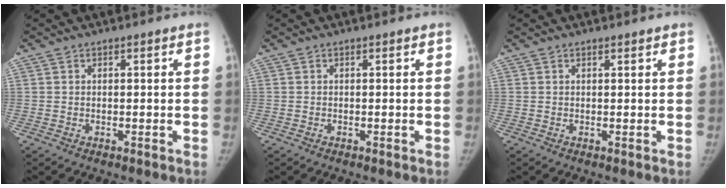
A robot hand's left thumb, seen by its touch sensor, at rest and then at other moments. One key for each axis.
{"total": 0.0}
{"total": 0.6, "fx": 0.5, "fy": 0.2, "fz": 0.3, "tx": -0.006, "ty": -0.003, "tz": 0.007}